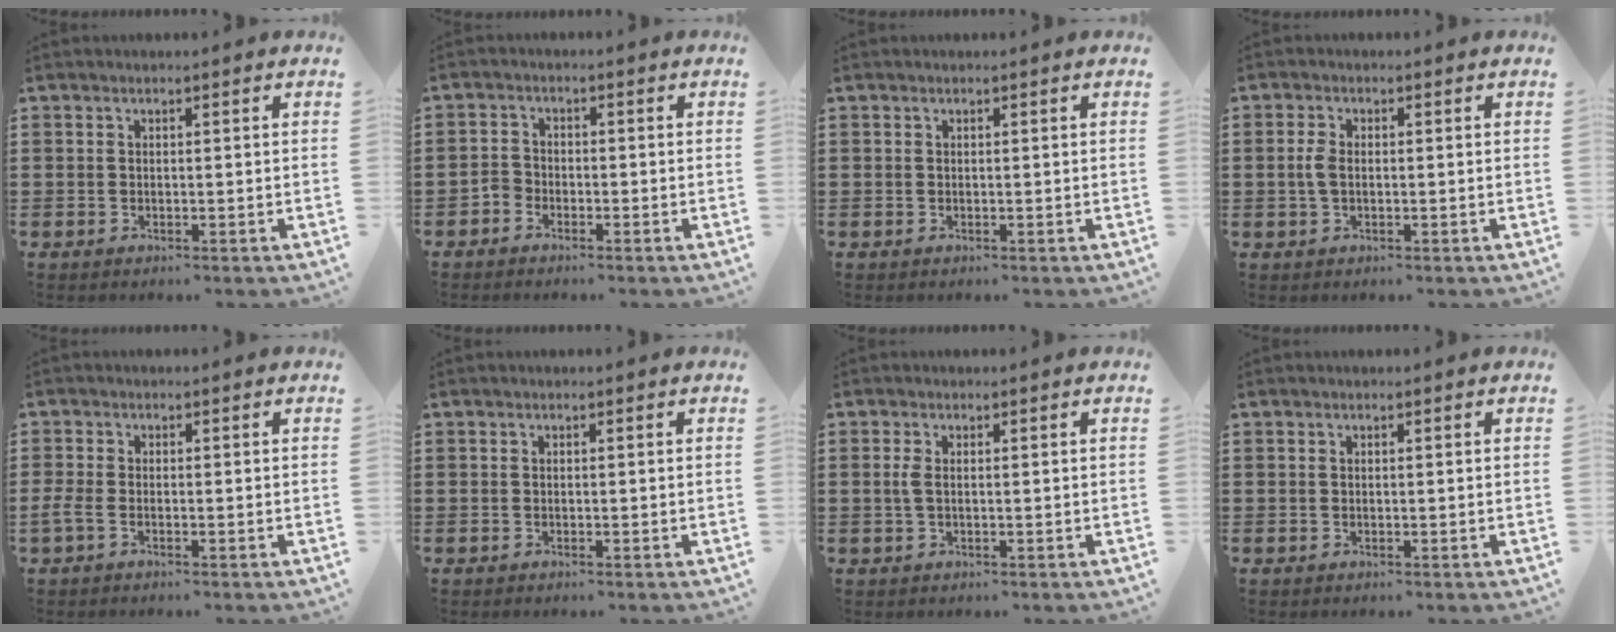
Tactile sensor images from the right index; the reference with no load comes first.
{"total": 2.0, "force": [-1.5, 1.2, 0.4], "torque": [-0.020, 0.003, -0.035]}
{"total": 0.0}
{"total": 2.9, "force": [0.0, 1.6, 2.4], "torque": [-0.065, -0.001, -0.006]}
{"total": 1.7, "force": [-1.0, 0.4, 1.3], "torque": [-0.039, -0.009, -0.021]}
{"total": 0.0}
{"total": 2.0, "force": [0.0, 0.8, 1.8], "torque": [-0.043, 0.000, -0.004]}
{"total": 0.0}